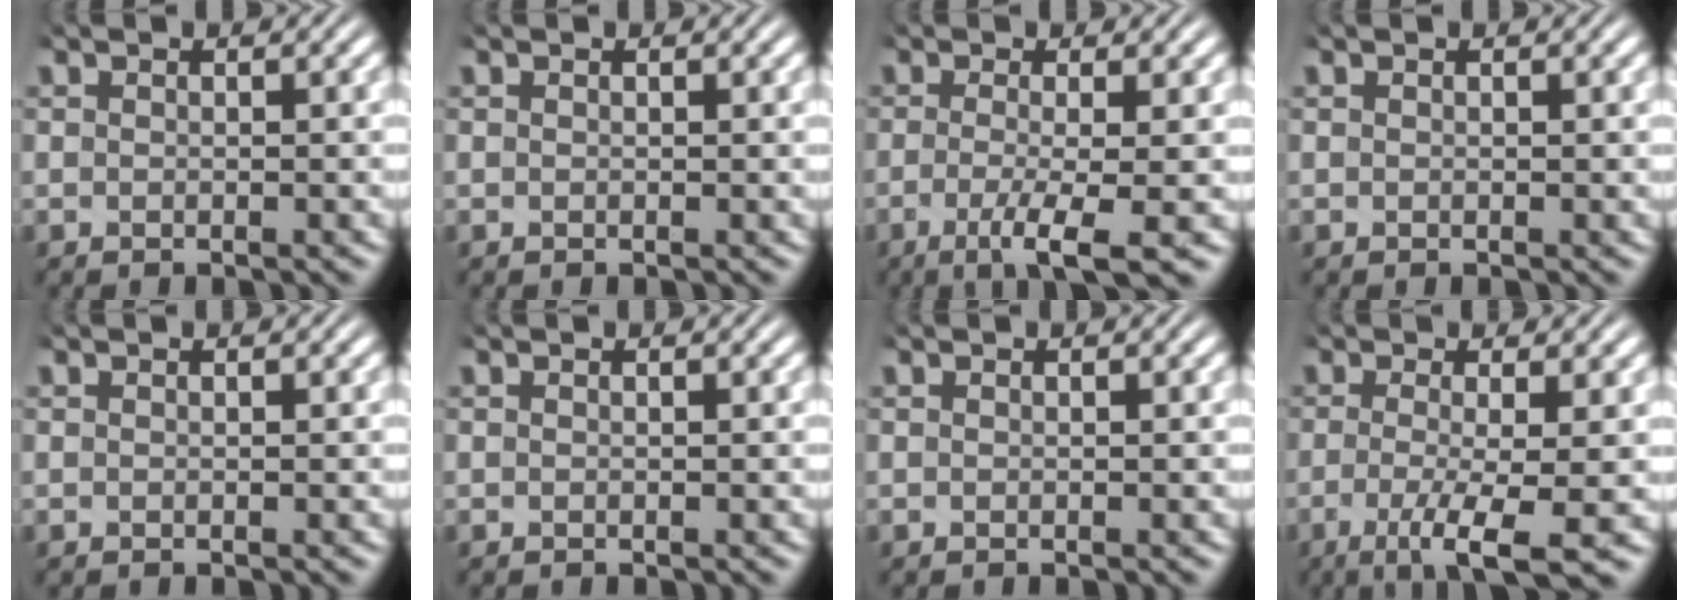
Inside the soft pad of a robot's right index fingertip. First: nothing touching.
{"total": 0.0}
{"total": 5.2, "force": [-3.2, 0.5, 4.1], "torque": [-0.081, -0.033, -0.039]}
{"total": 0.0}
{"total": 0.0}
{"total": 0.0}
{"total": 0.0}
{"total": 6.8, "force": [-4.9, 0.9, 4.7], "torque": [-0.090, -0.044, -0.061]}